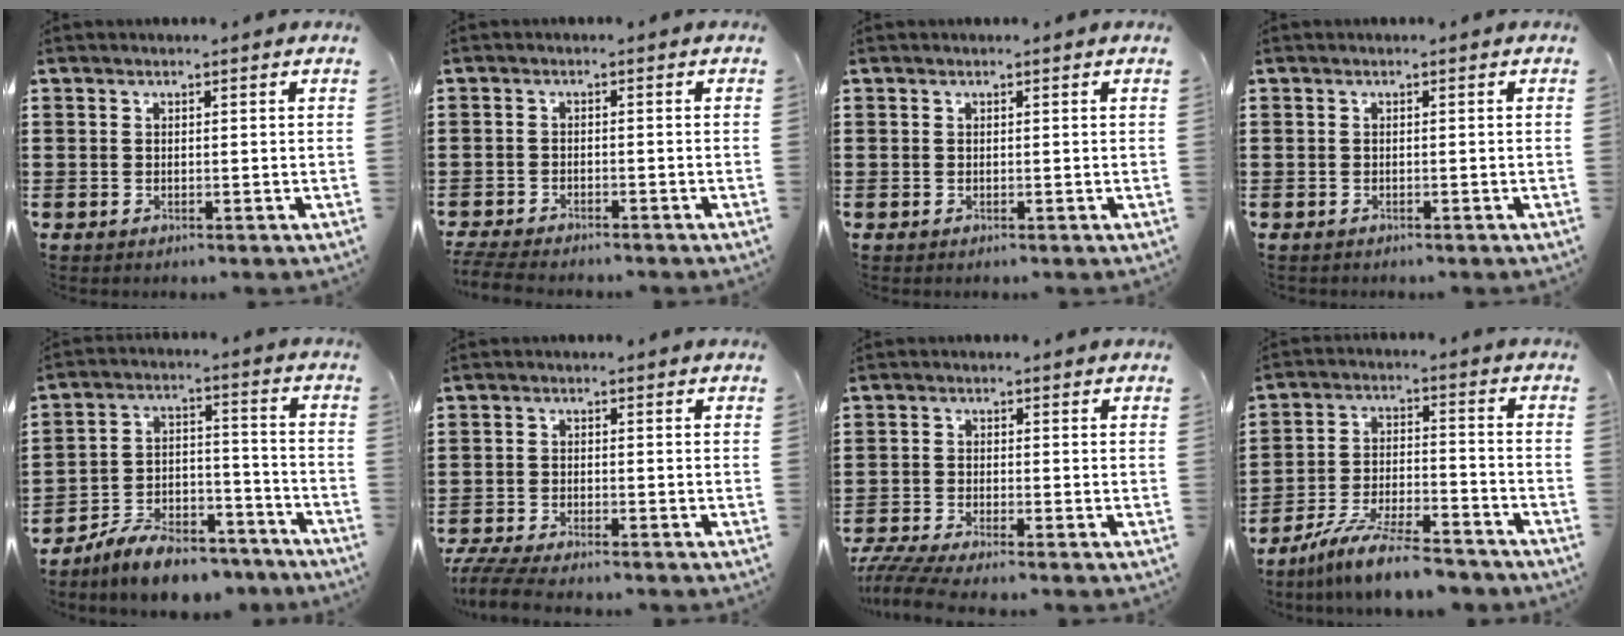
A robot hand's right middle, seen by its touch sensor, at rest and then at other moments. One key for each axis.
{"total": 2.6, "fx": -2.6, "fy": 0.2, "fz": 0.4, "tx": -0.016, "ty": -0.002, "tz": -0.057}
{"total": 0.0}
{"total": 0.0}
{"total": 8.8, "fx": -7.9, "fy": 2.4, "fz": 2.9, "tx": -0.052, "ty": 0.029, "tz": -0.152}
{"total": 3.8, "fx": -3.6, "fy": 0.1, "fz": 1.2, "tx": -0.041, "ty": -0.012, "tz": -0.078}
{"total": 3.2, "fx": -2.9, "fy": 0.0, "fz": 1.4, "tx": -0.046, "ty": -0.014, "tz": -0.063}
{"total": 9.2, "fx": -8.2, "fy": 0.8, "fz": 4.1, "tx": -0.080, "ty": 0.010, "tz": -0.158}